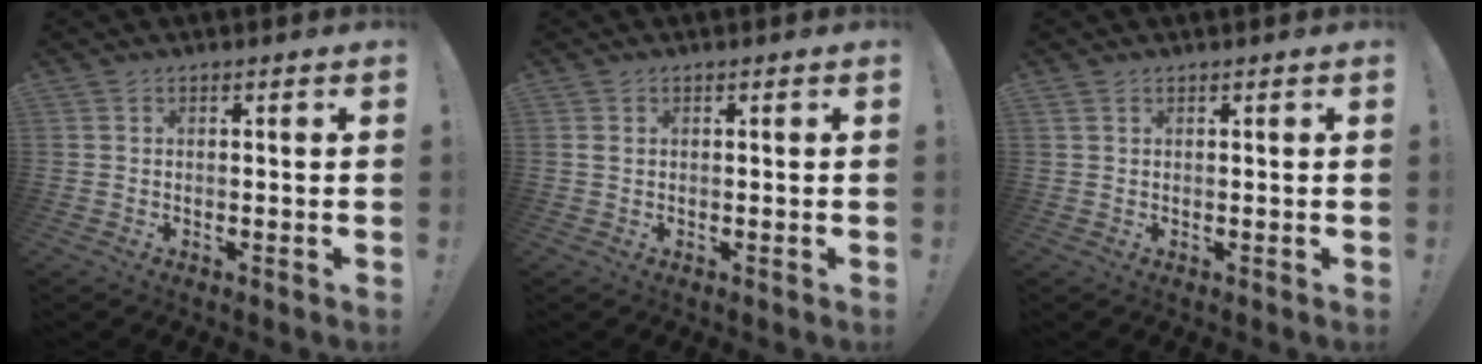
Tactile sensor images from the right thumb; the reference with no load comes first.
{"total": 0.9, "force": [0.4, 0.6, 0.6], "torque": [-0.006, 0.001, 0.005]}
{"total": 0.7, "force": [-0.3, -0.4, -0.4], "torque": [0.005, 0.005, -0.006]}